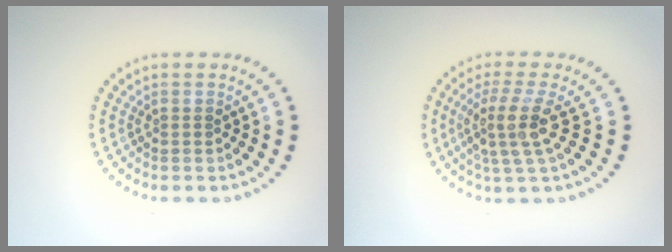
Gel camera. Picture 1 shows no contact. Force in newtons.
{"total": 3.8, "press": 2.7, "slide": 2.6}